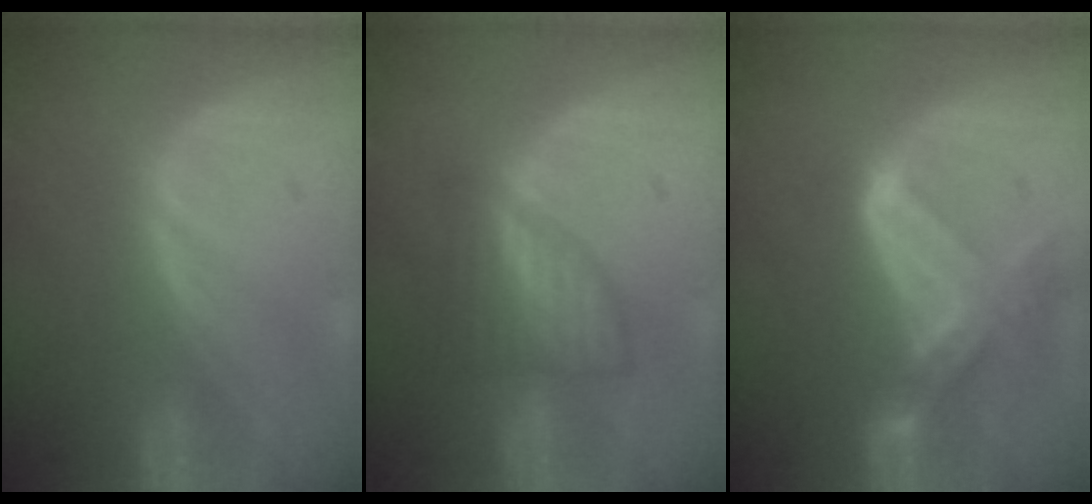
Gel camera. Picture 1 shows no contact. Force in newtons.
{"total": 5.9, "press": 5.7, "slide": 1.5}
{"total": 7.0, "press": 6.5, "slide": 2.6}